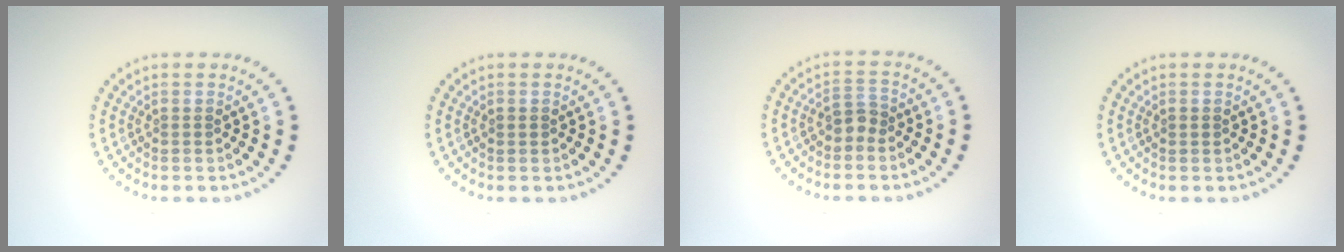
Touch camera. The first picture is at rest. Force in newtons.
{"total": 0.7, "press": 0.7, "slide": 0.0}
{"total": 1.7, "press": 1.4, "slide": 1.0}
{"total": 0.7, "press": 0.7, "slide": 0.0}